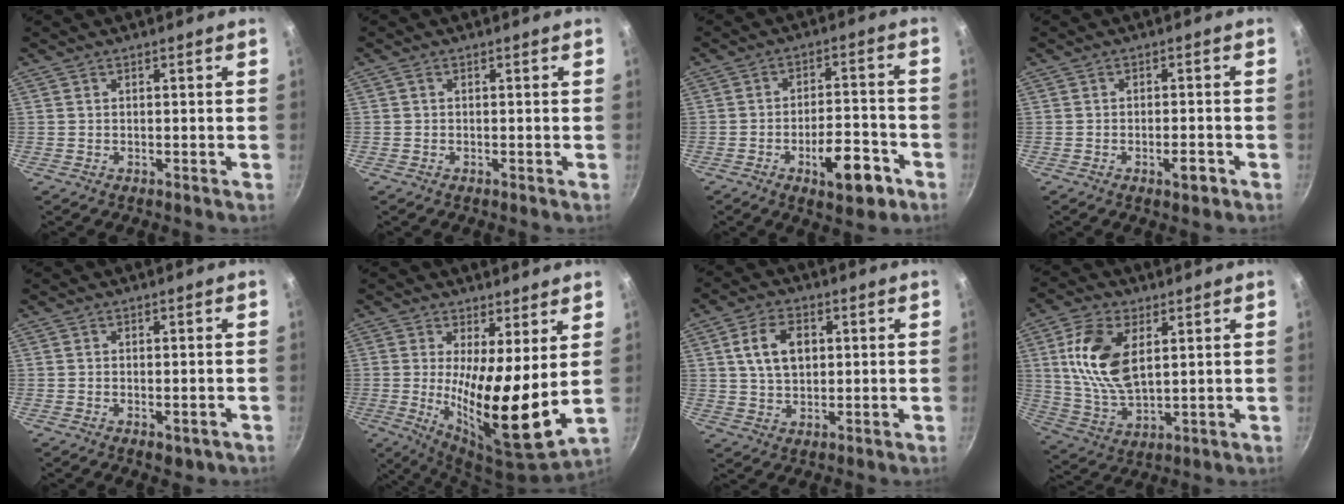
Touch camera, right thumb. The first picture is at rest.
{"total": 0.6, "force": [0.1, 0.4, 0.4], "torque": [-0.008, 0.003, 0.002]}
{"total": 10.5, "force": [-5.0, 4.4, 8.1], "torque": [-0.093, 0.035, -0.068]}
{"total": 3.2, "force": [-1.6, 1.2, 2.5], "torque": [-0.031, 0.012, -0.023]}
{"total": 2.9, "force": [-1.2, 1.5, 2.2], "torque": [-0.027, -0.003, -0.014]}
{"total": 15.3, "force": [2.2, 3.8, 14.7], "torque": [-0.245, -0.048, 0.035]}
{"total": 8.8, "force": [1.9, 5.7, 6.4], "torque": [-0.100, 0.002, 0.034]}
{"total": 14.1, "force": [3.8, 7.6, 11.2], "torque": [-0.211, -0.015, 0.080]}